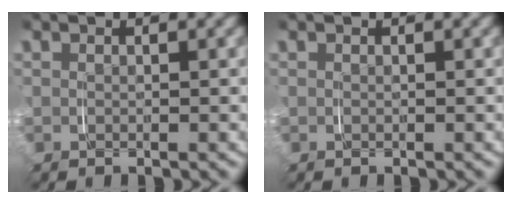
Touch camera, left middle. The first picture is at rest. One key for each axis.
{"total": 0.0}